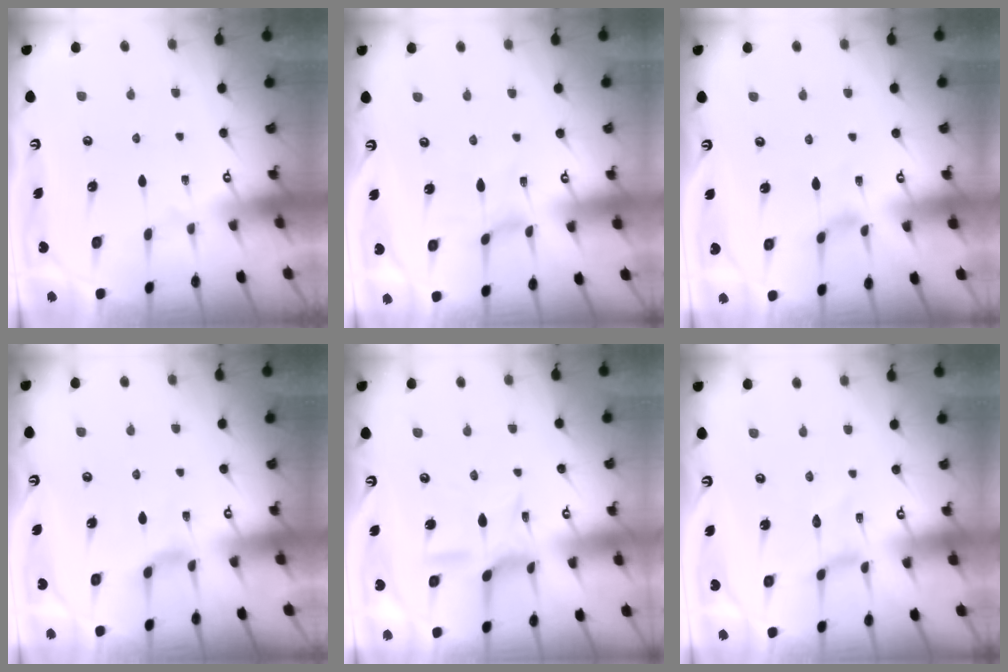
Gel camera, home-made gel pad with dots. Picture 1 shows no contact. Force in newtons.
{"total": 0.0}
{"total": 1.2, "press": 1.2, "slide": 0.4}
{"total": 4.7, "press": 4.7, "slide": 0.6}
{"total": 9.6, "press": 9.6, "slide": 0.6}
{"total": 0.0}